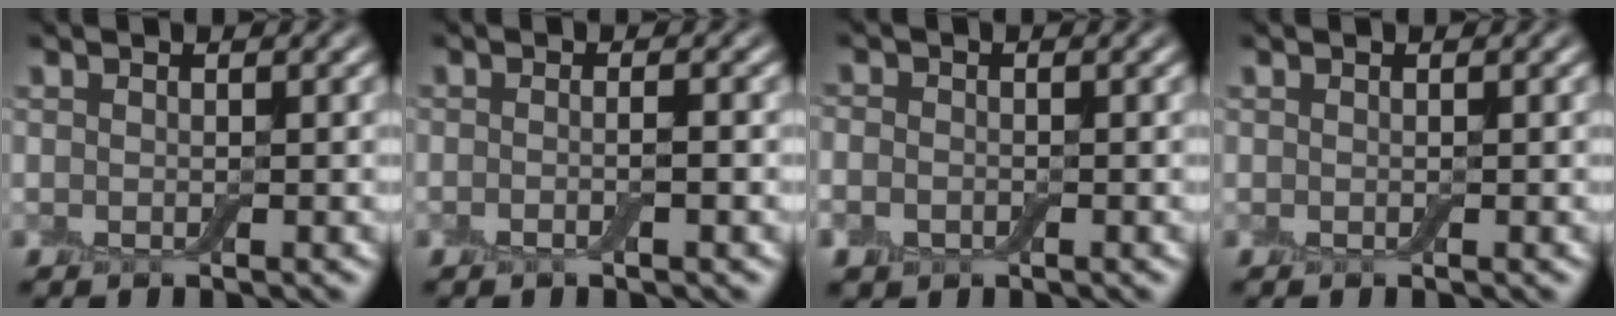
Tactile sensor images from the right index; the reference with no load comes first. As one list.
[{"total": 1.5, "force": [-0.5, 0.4, 1.4], "torque": [-0.021, -0.001, -0.012]}, {"total": 1.9, "force": [-0.7, 1.6, 0.8], "torque": [-0.015, -0.005, -0.019]}, {"total": 0.0}]